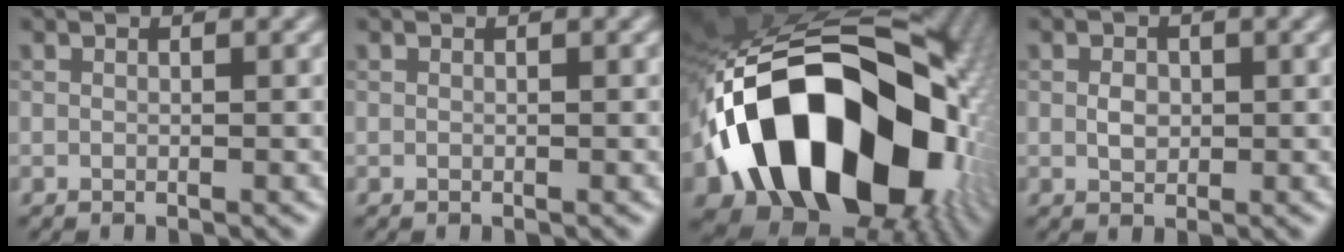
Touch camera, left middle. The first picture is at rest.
{"total": 0.0}
{"total": 20.8, "force": [-5.0, 14.2, 14.4], "torque": [-0.267, -0.013, -0.072]}
{"total": 1.5, "force": [0.1, 1.2, 1.0], "torque": [-0.020, -0.001, 0.000]}